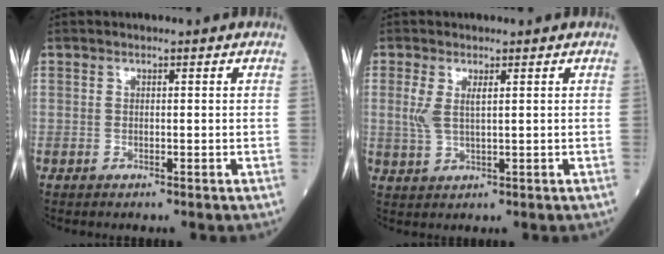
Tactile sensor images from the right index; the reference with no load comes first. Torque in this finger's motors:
{"motor_torque": [0.04, 0.10, 0.06, 0.06]}